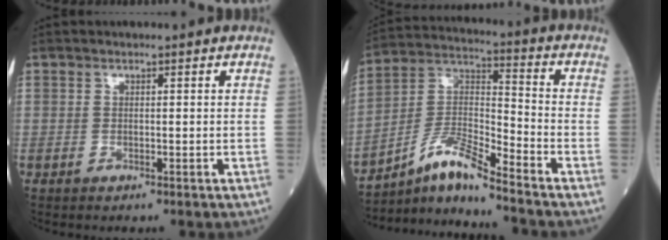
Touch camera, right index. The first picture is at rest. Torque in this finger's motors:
{"motor_torque": [-0.26, -0.34, 0.08, 0.00]}